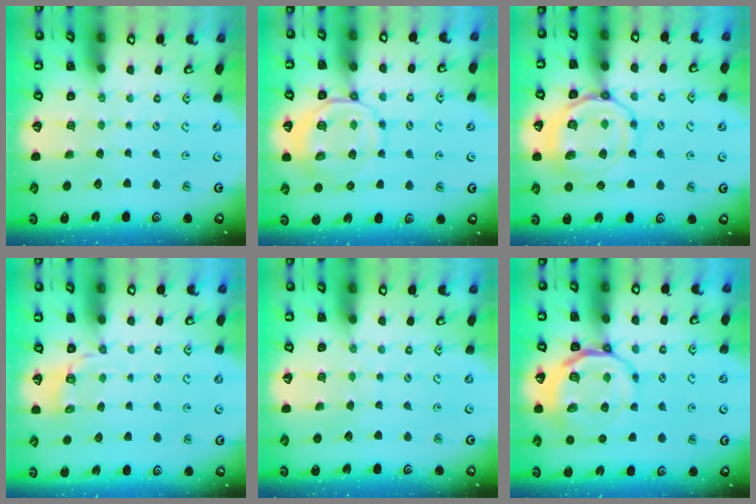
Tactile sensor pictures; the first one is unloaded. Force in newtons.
{"total": 10.4, "press": 10.4, "slide": 1.2}
{"total": 14.9, "press": 14.8, "slide": 1.6}
{"total": 4.0, "press": 3.6, "slide": 1.7}
{"total": 4.4, "press": 4.4, "slide": 0.4}
{"total": 11.2, "press": 10.9, "slide": 2.3}